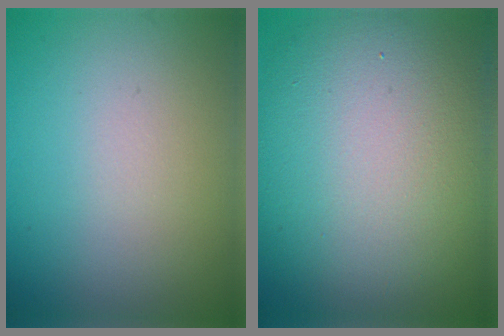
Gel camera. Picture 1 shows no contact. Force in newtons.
{"total": 14.0, "press": 13.9, "slide": 0.9}